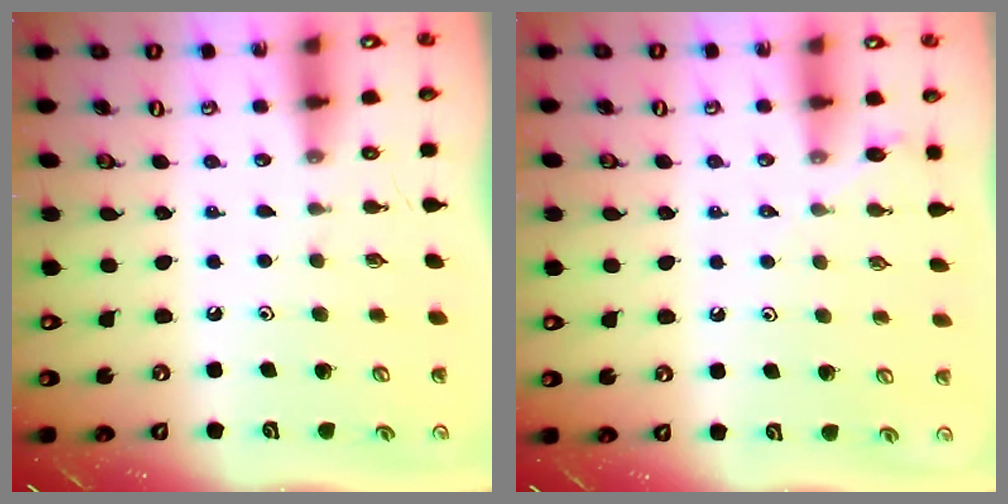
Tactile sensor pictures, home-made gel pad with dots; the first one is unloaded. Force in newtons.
{"total": 4.6, "press": 4.5, "slide": 0.8}